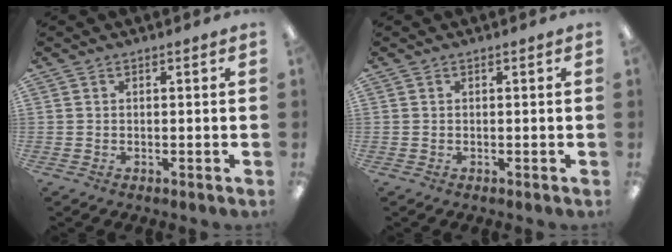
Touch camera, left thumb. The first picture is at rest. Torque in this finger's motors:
{"motor_torque": [-0.08, -0.01, 0.10, -0.08, 0.00]}